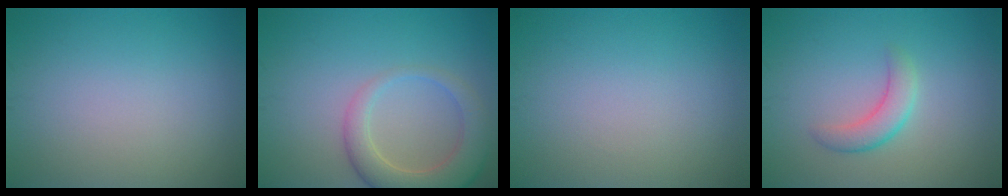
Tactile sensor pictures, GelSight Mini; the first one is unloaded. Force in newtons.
{"total": 5.2, "press": 5.2, "slide": 0.4}
{"total": 0.0}
{"total": 2.6, "press": 2.6, "slide": 0.1}